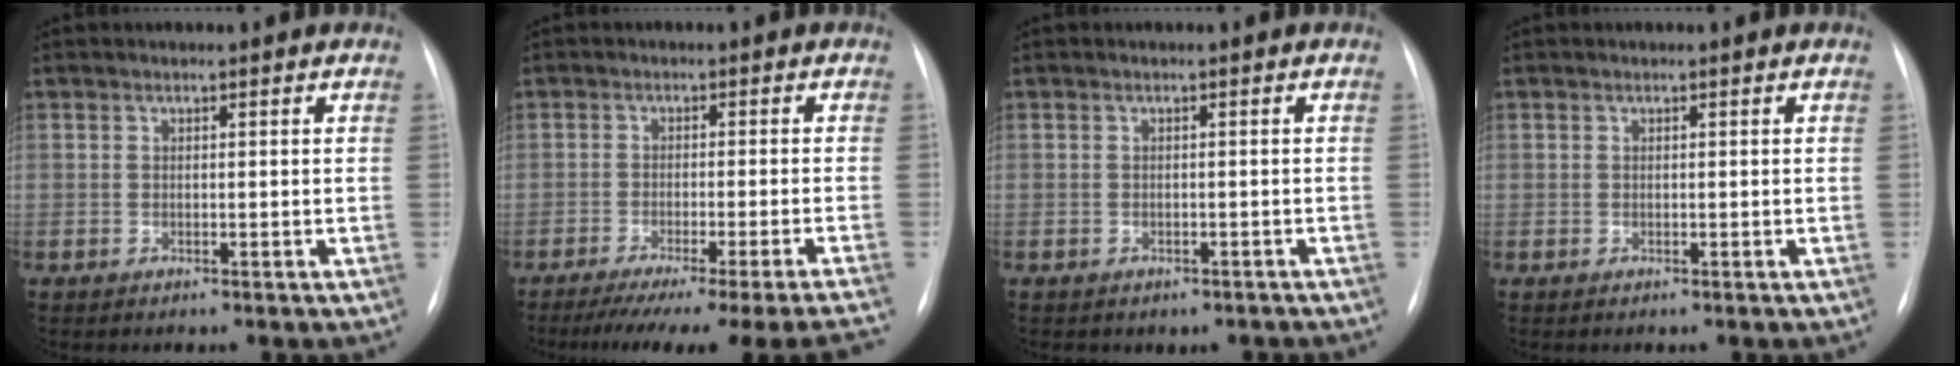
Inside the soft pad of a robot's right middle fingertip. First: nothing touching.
{"total": 18.2, "force": [-16.0, -2.1, 8.6], "torque": [-0.075, -0.050, -0.217]}
{"total": 2.7, "force": [-2.0, 1.6, 0.6], "torque": [-0.010, 0.008, -0.020]}
{"total": 0.0}